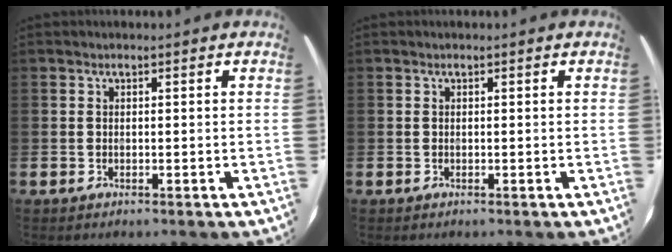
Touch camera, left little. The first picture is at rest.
{"total": 0.0}